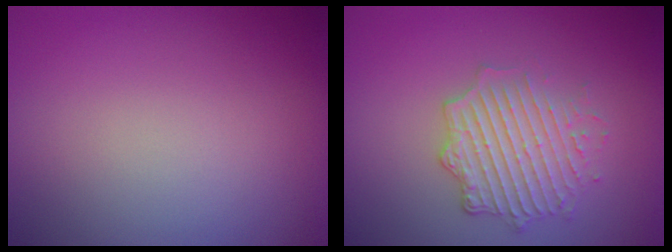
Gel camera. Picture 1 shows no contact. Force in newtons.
{"total": 3.7, "press": 3.2, "slide": 1.8}